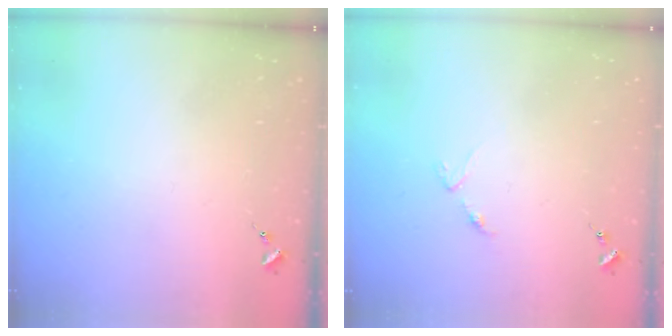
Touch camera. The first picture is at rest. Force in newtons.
{"total": 3.1, "press": 3.0, "slide": 0.5}